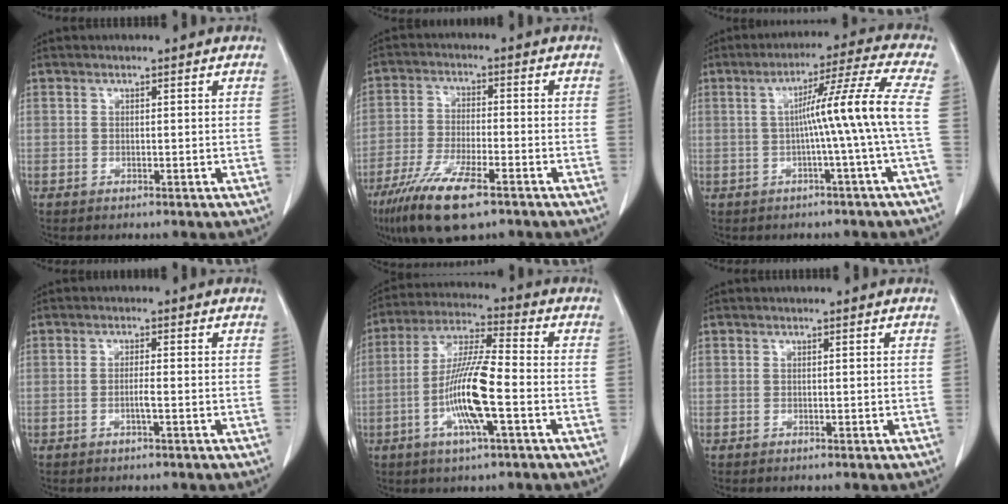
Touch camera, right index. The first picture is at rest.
{"total": 11.4, "force": [-7.3, 2.2, 8.5], "torque": [-0.166, -0.025, -0.127]}
{"total": 10.0, "force": [-0.6, -2.9, 9.6], "torque": [-0.145, 0.015, -0.001]}
{"total": 1.5, "force": [-0.5, -0.1, 1.4], "torque": [-0.024, 0.001, -0.008]}
{"total": 12.1, "force": [-3.2, 0.9, 11.6], "torque": [-0.227, -0.002, -0.063]}
{"total": 0.0}